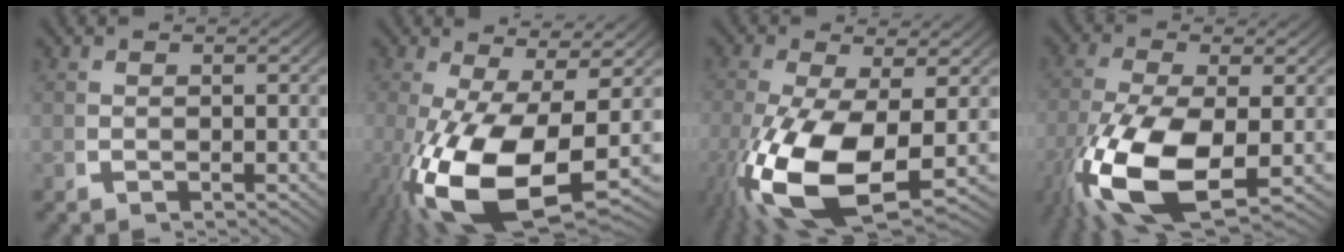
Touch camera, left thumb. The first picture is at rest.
{"total": 14.2, "force": [-2.0, 7.6, 11.8], "torque": [-0.252, -0.071, 0.009]}
{"total": 12.8, "force": [-2.3, 6.5, 10.7], "torque": [-0.257, -0.060, -0.003]}
{"total": 11.4, "force": [-2.5, 5.7, 9.6], "torque": [-0.235, -0.049, -0.013]}